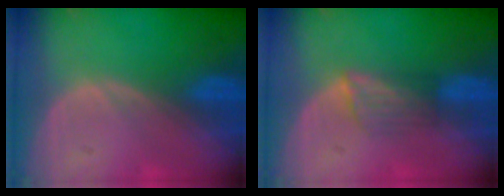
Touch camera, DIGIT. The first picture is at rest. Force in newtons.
{"total": 3.5, "press": 3.2, "slide": 1.4}